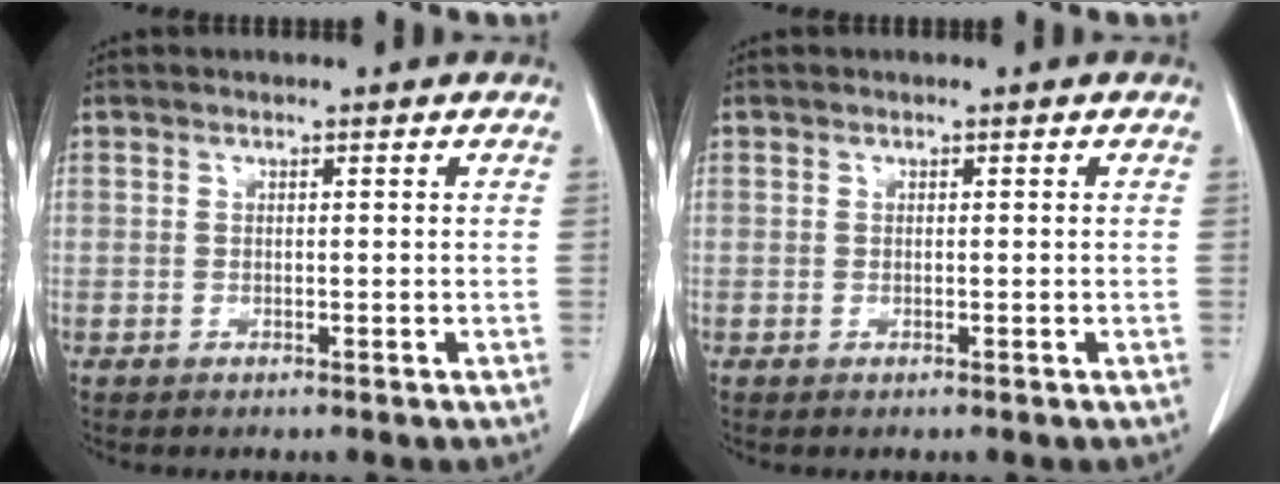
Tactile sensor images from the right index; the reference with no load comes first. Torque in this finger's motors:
{"motor_torque": [-0.02, 0.00, 0.00, 0.01]}